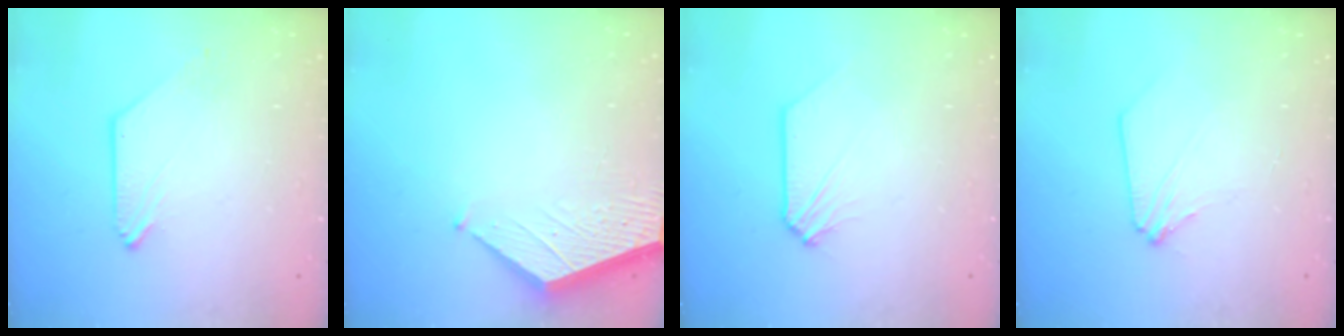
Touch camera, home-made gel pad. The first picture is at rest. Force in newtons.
{"total": 3.5, "press": 3.5, "slide": 0.3}
{"total": 0.0}
{"total": 2.6, "press": 2.5, "slide": 0.4}